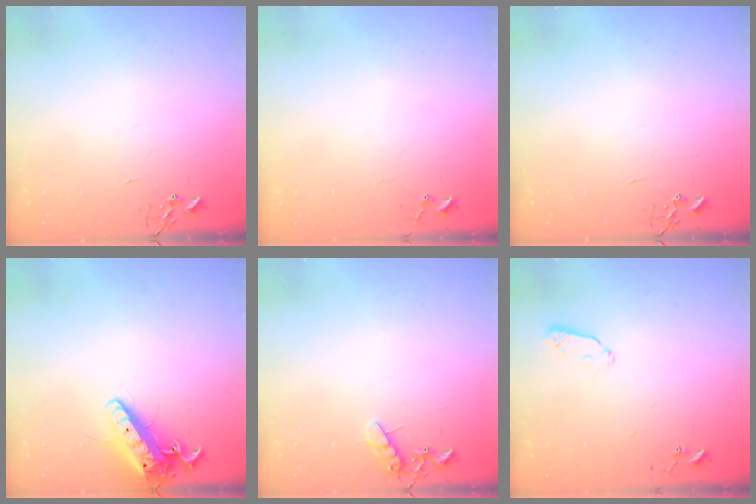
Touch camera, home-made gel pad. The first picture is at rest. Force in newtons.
{"total": 5.7, "press": 5.7, "slide": 0.5}
{"total": 0.0}
{"total": 14.8, "press": 14.6, "slide": 2.9}
{"total": 8.2, "press": 8.1, "slide": 0.3}
{"total": 5.9, "press": 5.9, "slide": 0.6}